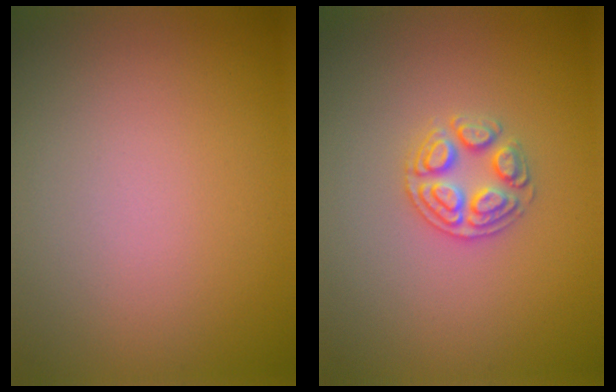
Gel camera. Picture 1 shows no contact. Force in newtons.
{"total": 2.7, "press": 2.6, "slide": 0.7}